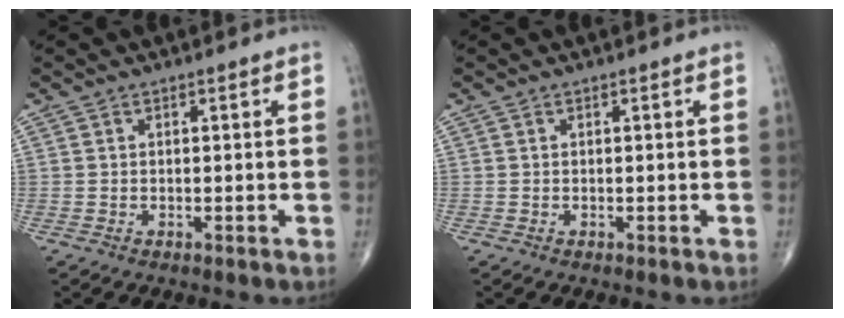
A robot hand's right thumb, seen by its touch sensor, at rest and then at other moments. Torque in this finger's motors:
{"motor_torque": [-0.11, 0.11, -0.03, -0.03, 0.00]}